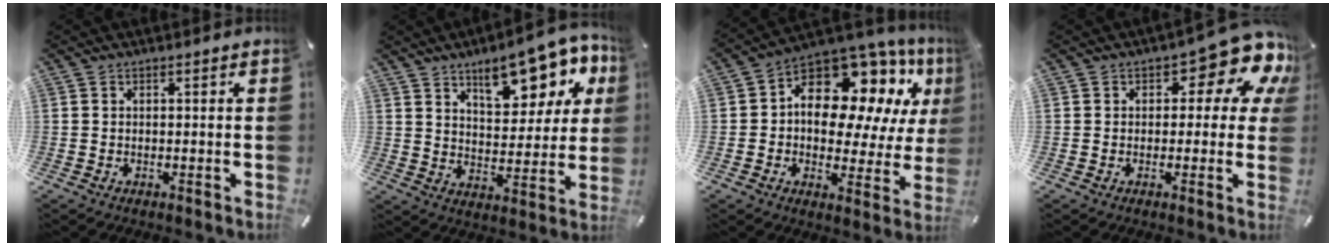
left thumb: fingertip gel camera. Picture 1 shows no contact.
{"total": 15.8, "force": [10.2, 7.6, 9.4], "torque": [-0.119, -0.060, 0.170]}
{"total": 14.4, "force": [6.5, 9.4, 8.7], "torque": [-0.131, -0.058, 0.114]}
{"total": 11.5, "force": [5.7, 5.4, 8.4], "torque": [-0.103, -0.043, 0.096]}